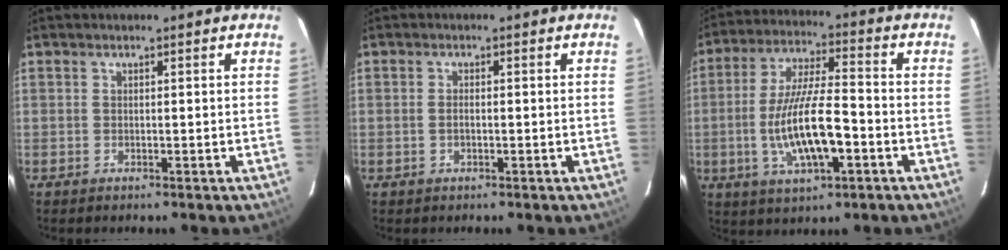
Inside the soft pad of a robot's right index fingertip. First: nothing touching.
{"total": 1.2, "force": [-0.4, 0.7, 1.0], "torque": [-0.020, 0.001, -0.007]}
{"total": 14.3, "force": [-4.0, 3.9, 13.1], "torque": [-0.260, -0.009, -0.066]}